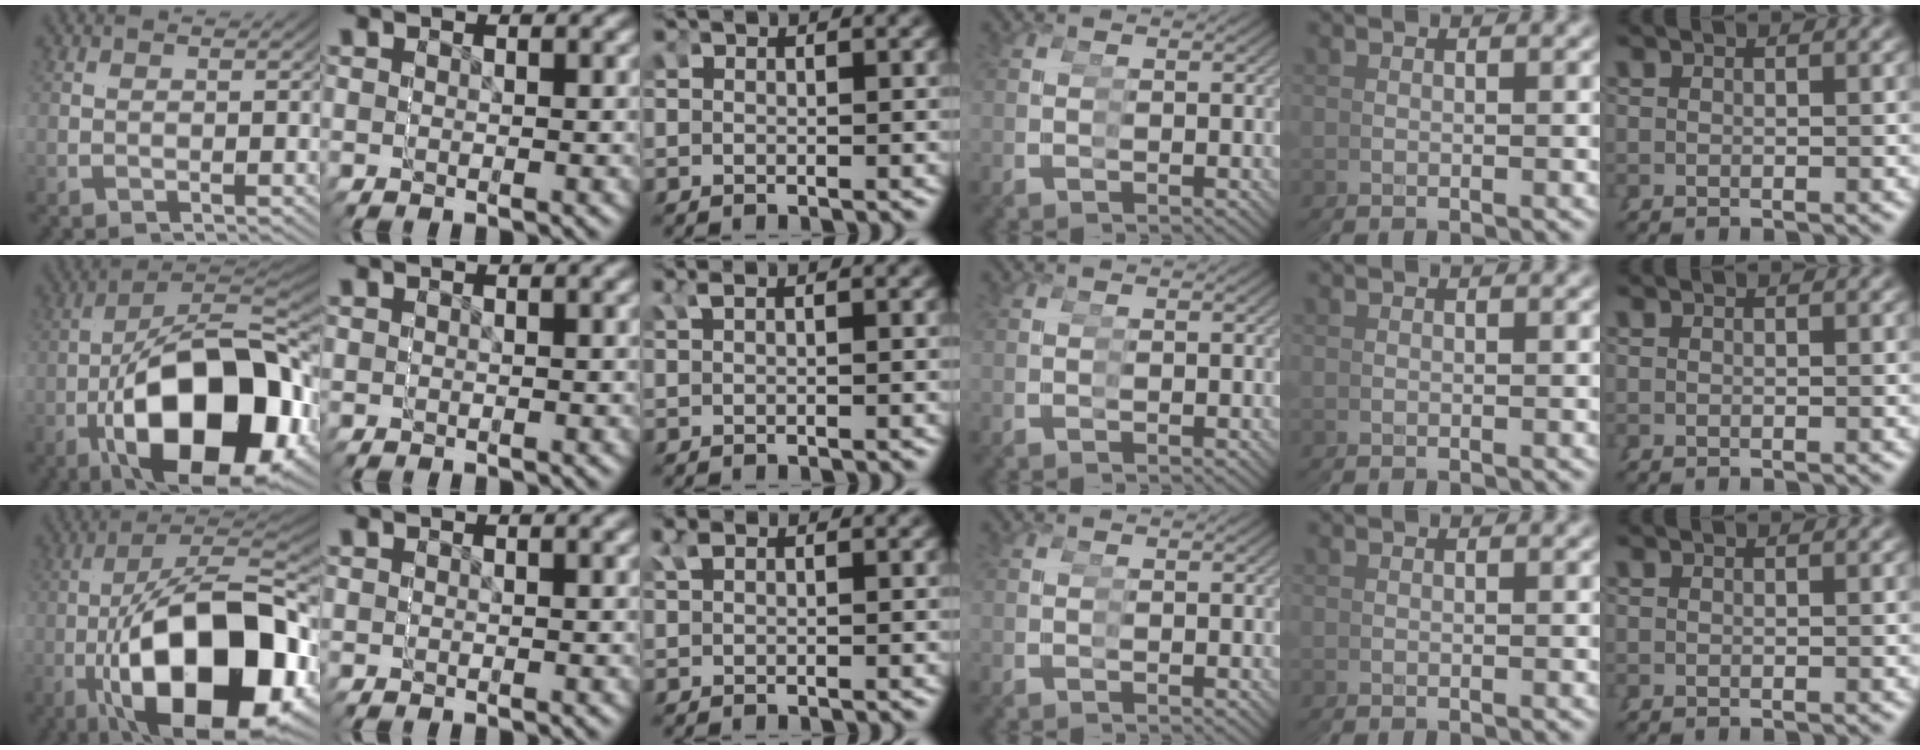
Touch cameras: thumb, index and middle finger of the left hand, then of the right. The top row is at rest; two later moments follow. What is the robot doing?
{"motion": "grasp_and_lifting", "object": "screwdriver"}